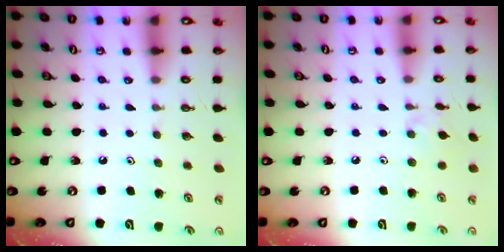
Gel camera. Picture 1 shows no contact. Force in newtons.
{"total": 2.3, "press": 2.3, "slide": 0.4}